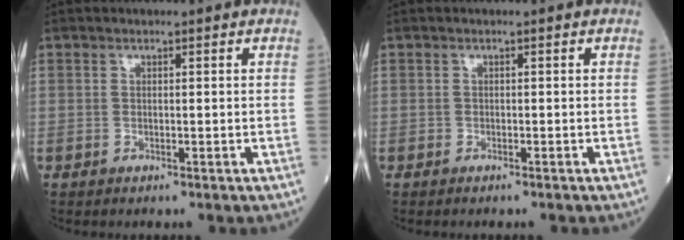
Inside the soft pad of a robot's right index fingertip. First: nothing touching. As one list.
[{"total": 0.6, "force": [-0.5, 0.2, 0.0], "torque": [-0.005, 0.001, -0.011]}]